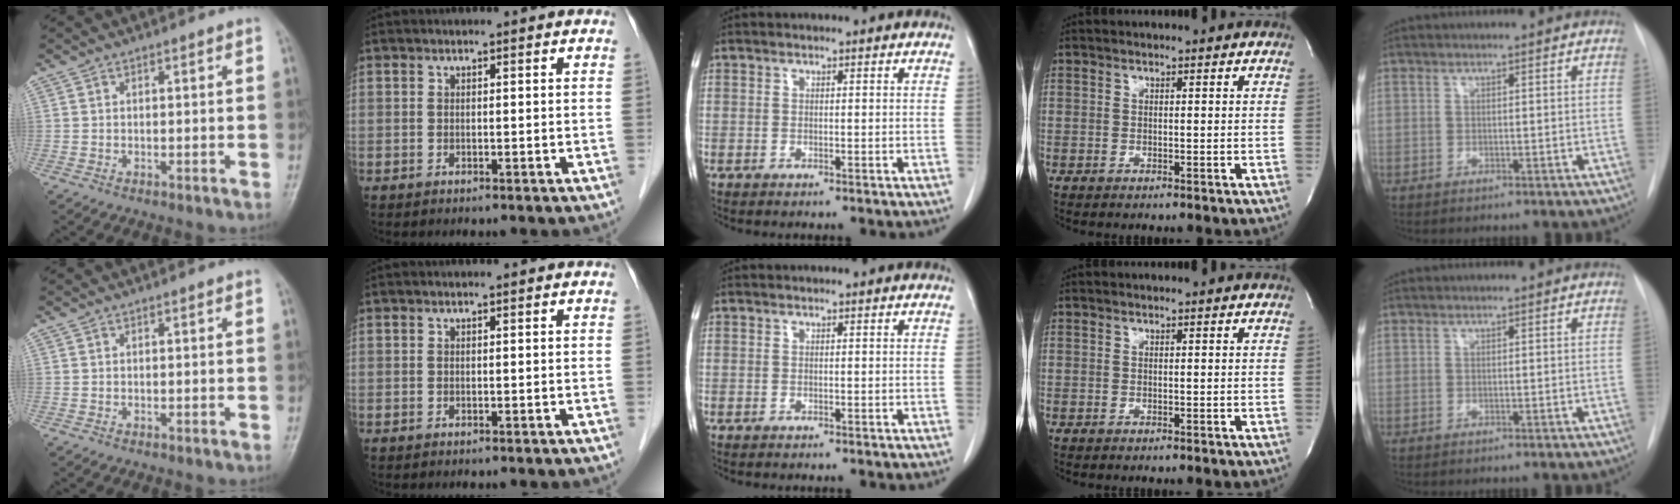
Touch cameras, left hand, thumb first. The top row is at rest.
{}